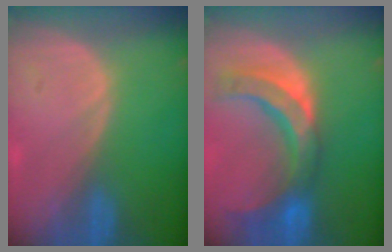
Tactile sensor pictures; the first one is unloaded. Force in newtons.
{"total": 10.6, "press": 9.3, "slide": 4.9}